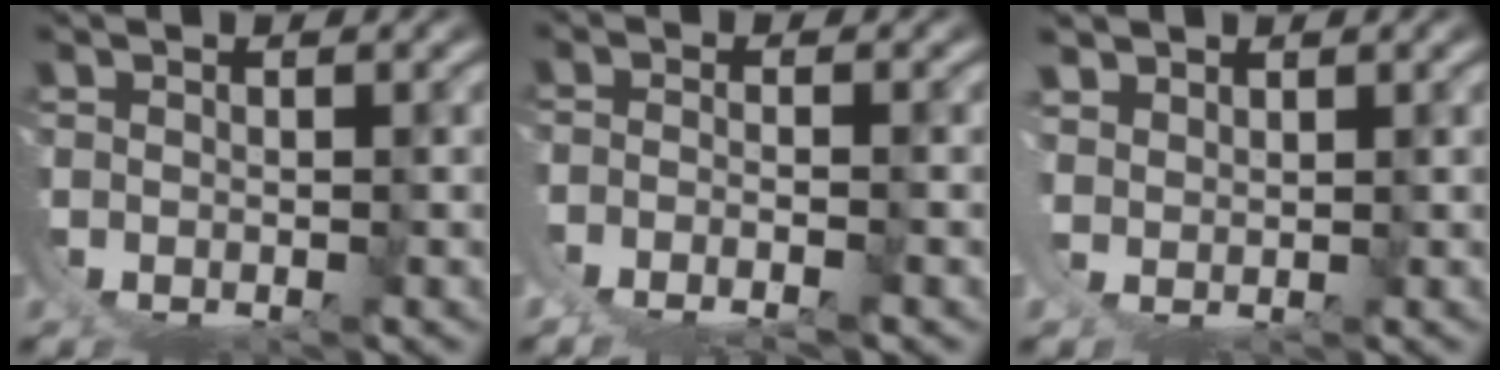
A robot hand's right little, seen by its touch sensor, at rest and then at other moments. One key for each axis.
{"total": 2.9, "fx": -1.0, "fy": 1.2, "fz": 2.5, "tx": -0.049, "ty": -0.013, "tz": -0.009}
{"total": 2.2, "fx": 2.1, "fy": 0.7, "fz": -0.3, "tx": -0.014, "ty": 0.003, "tz": 0.035}